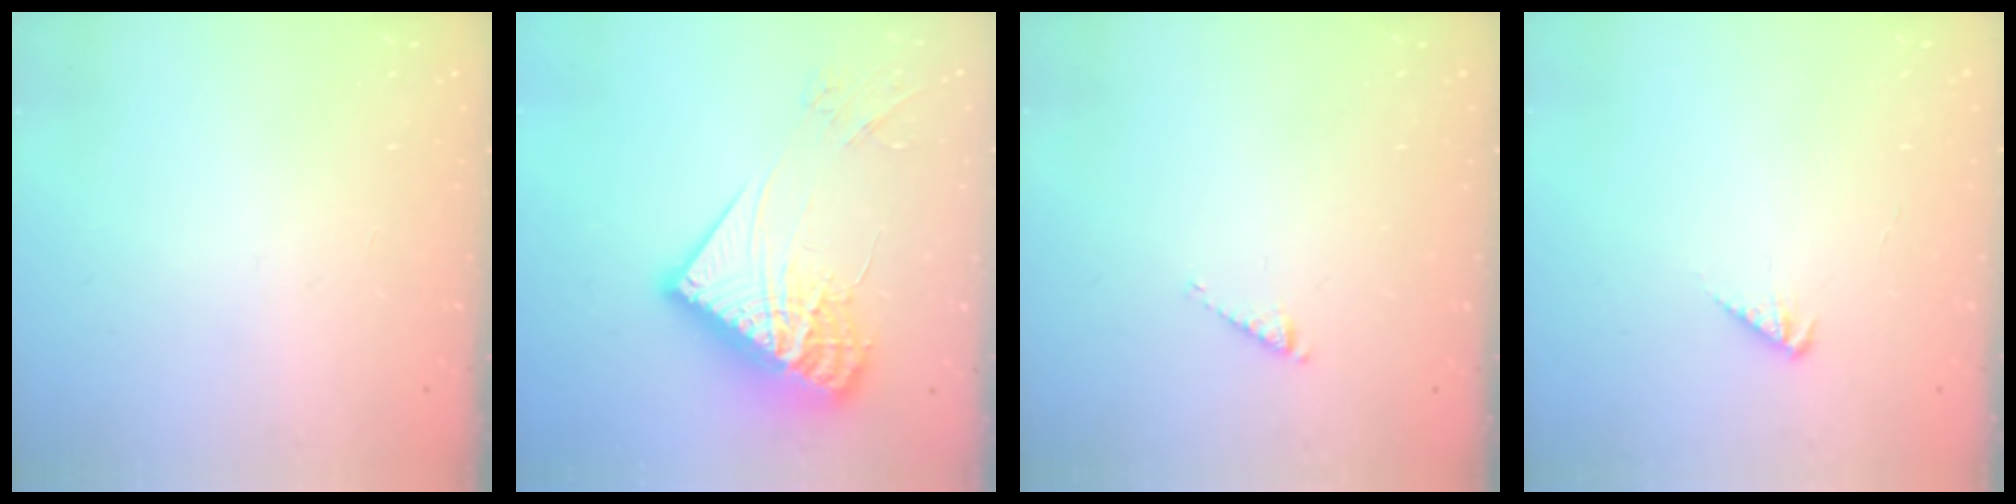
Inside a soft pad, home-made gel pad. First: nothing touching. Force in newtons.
{"total": 20.7, "press": 20.5, "slide": 2.3}
{"total": 2.7, "press": 2.7, "slide": 0.4}
{"total": 2.4, "press": 2.3, "slide": 0.5}